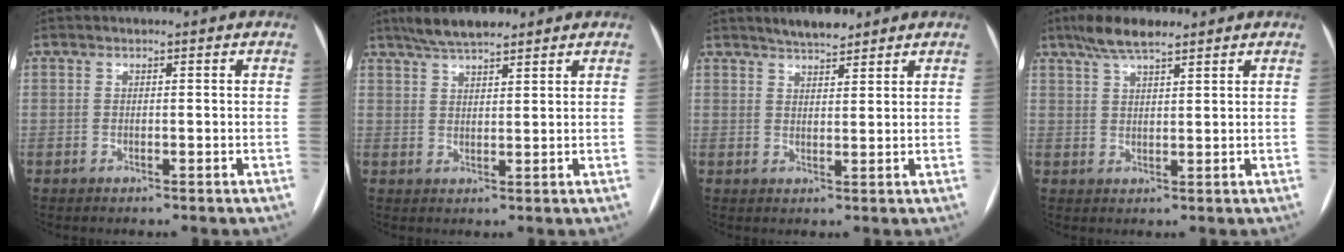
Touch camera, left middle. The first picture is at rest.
{"total": 6.6, "force": [5.4, 1.4, 3.5], "torque": [-0.065, 0.019, 0.095]}
{"total": 4.2, "force": [3.7, 1.0, 1.7], "torque": [-0.032, 0.007, 0.062]}
{"total": 6.0, "force": [4.6, 1.2, 3.7], "torque": [-0.076, 0.017, 0.083]}